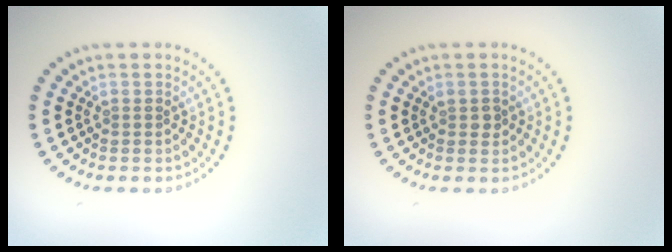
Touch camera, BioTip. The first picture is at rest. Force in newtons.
{"total": 0.8, "press": 0.8, "slide": 0.2}